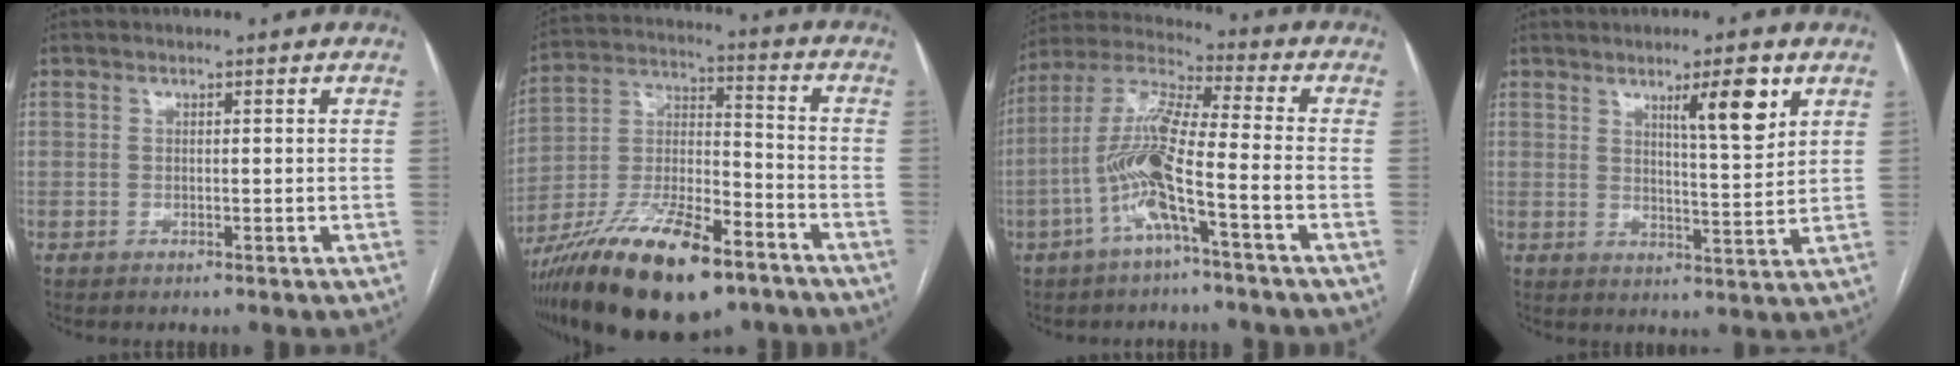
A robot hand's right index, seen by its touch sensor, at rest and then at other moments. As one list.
[{"total": 21.8, "force": [-14.7, 6.1, 14.9], "torque": [-0.277, -0.010, -0.256]}, {"total": 12.0, "force": [-4.3, 0.4, 11.2], "torque": [-0.232, 0.015, -0.089]}, {"total": 7.4, "force": [4.0, 0.8, 6.1], "torque": [-0.096, -0.007, 0.063]}]